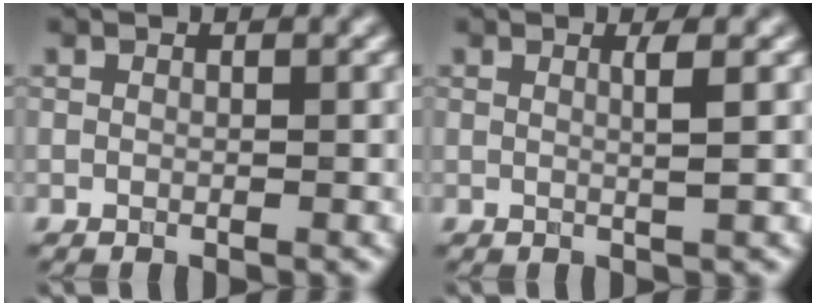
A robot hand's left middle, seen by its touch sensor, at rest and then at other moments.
{"total": 1.3, "force": [0.1, 0.2, 1.3], "torque": [-0.023, 0.004, 0.004]}